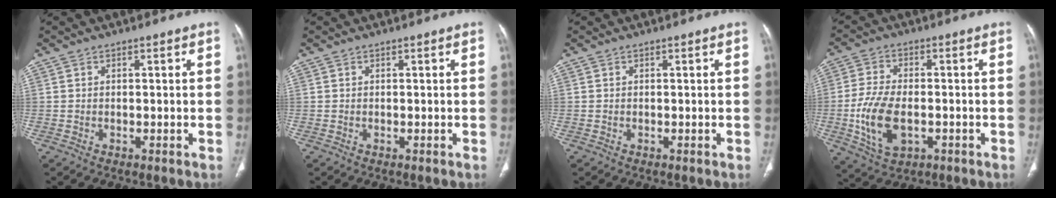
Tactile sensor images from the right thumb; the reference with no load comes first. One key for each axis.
{"total": 0.0}
{"total": 0.0}
{"total": 11.4, "fx": -2.5, "fy": 6.5, "fz": 9.0, "tx": -0.182, "ty": 0.003, "tz": -0.039}